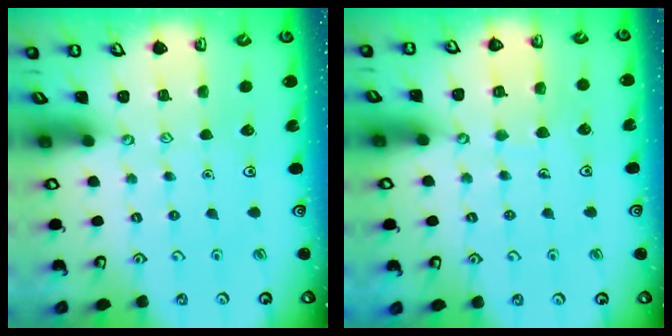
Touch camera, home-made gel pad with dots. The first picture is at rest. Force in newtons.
{"total": 6.0, "press": 5.9, "slide": 0.5}